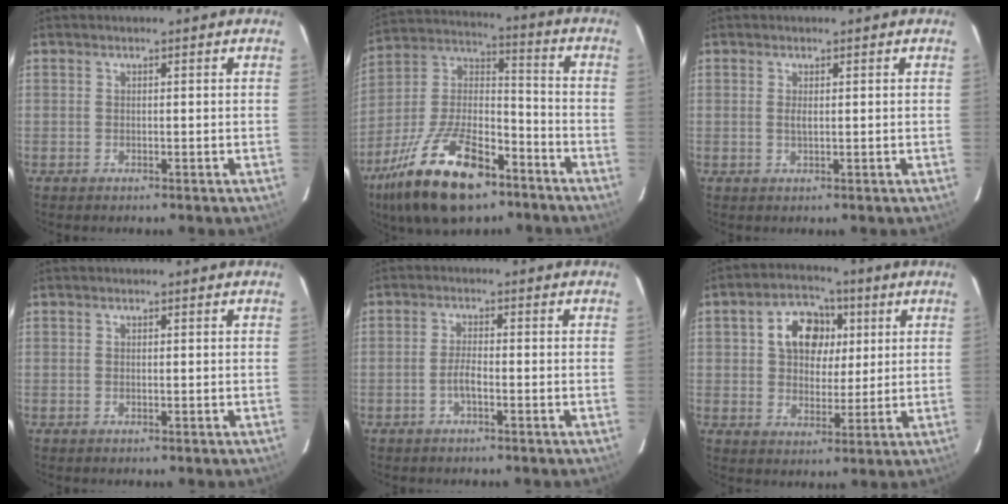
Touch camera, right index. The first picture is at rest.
{"total": 22.3, "force": [-13.5, 9.9, 14.9], "torque": [-0.300, -0.006, -0.232]}
{"total": 1.1, "force": [0.2, 0.3, 1.0], "torque": [-0.020, 0.000, 0.004]}
{"total": 0.0}
{"total": 2.4, "force": [-1.2, 0.5, 2.0], "torque": [-0.047, 0.005, -0.024]}
{"total": 10.3, "force": [3.0, 7.6, 6.3], "torque": [-0.122, 0.027, 0.053]}